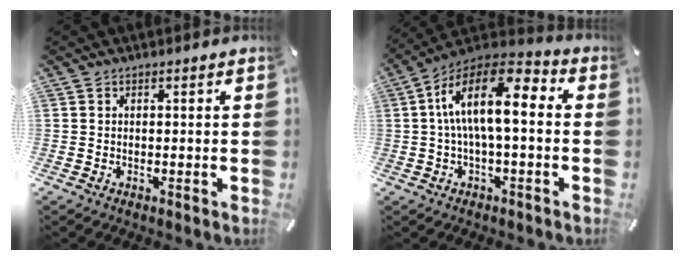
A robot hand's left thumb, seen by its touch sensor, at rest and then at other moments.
{"total": 14.3, "force": [1.6, 6.0, 12.9], "torque": [-0.238, -0.009, 0.025]}